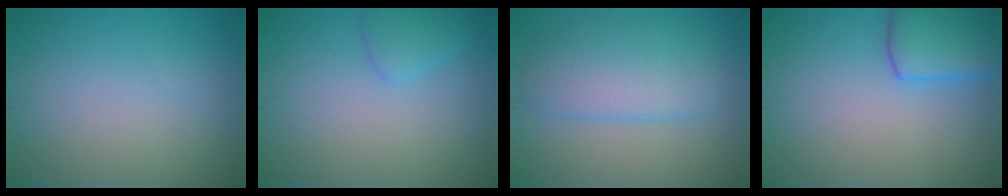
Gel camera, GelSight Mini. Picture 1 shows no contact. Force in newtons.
{"total": 1.6, "press": 1.6, "slide": 0.1}
{"total": 5.0, "press": 5.0, "slide": 0.3}
{"total": 4.9, "press": 4.8, "slide": 0.3}